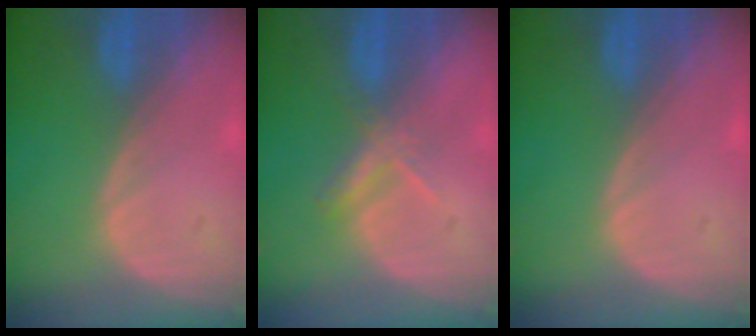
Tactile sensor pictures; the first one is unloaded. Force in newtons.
{"total": 3.3, "press": 3.2, "slide": 0.9}
{"total": 0.0}